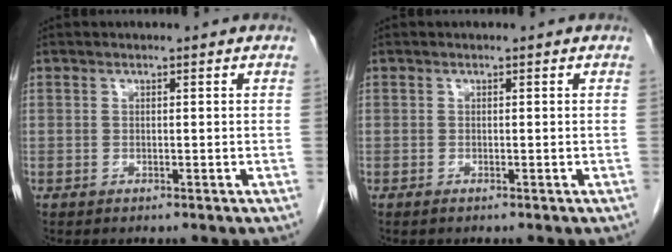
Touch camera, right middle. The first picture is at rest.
{"total": 0.0}